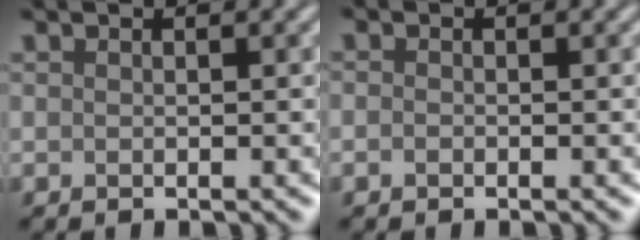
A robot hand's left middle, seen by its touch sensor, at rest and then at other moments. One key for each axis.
{"total": 0.6, "fx": -0.3, "fy": 0.5, "fz": 0.2, "tx": -0.004, "ty": 0.000, "tz": -0.009}